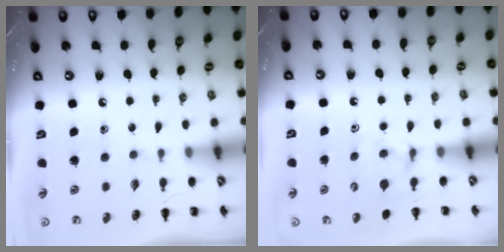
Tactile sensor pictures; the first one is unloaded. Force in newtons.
{"total": 5.2, "press": 5.0, "slide": 1.5}